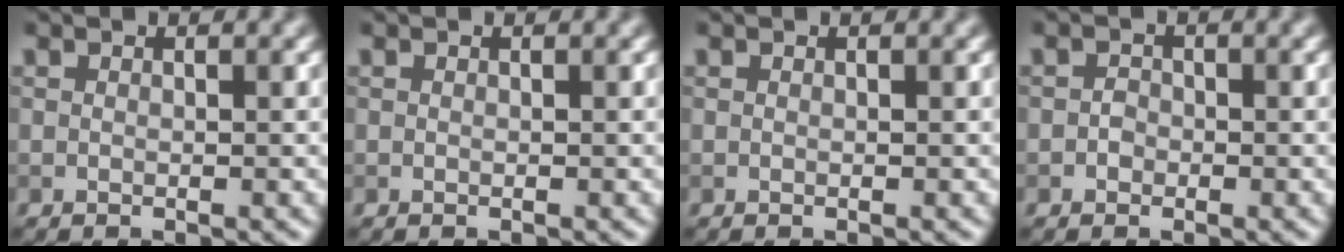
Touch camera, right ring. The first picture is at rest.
{"total": 0.0}
{"total": 0.0}
{"total": 0.9, "force": [-0.4, 0.8, 0.3], "torque": [-0.001, 0.000, -0.008]}